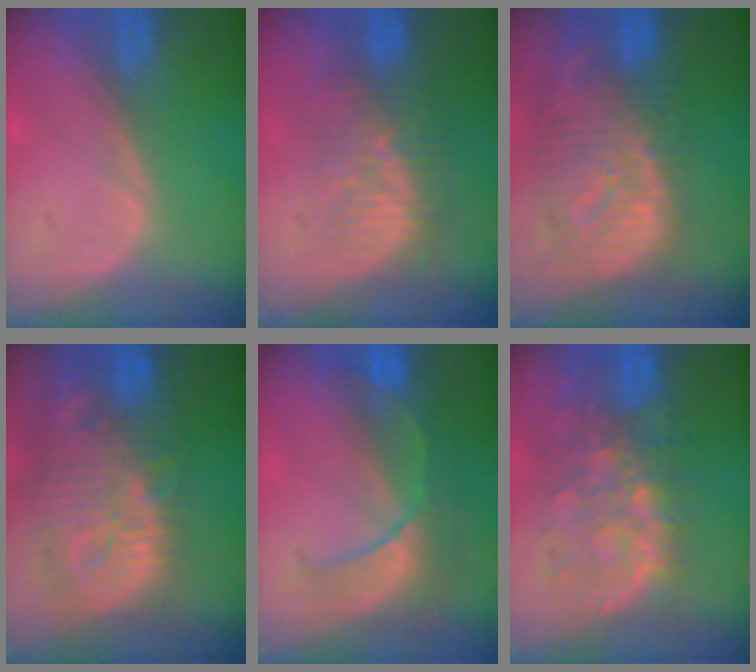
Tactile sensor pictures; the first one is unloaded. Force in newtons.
{"total": 8.4, "press": 7.8, "slide": 3.0}
{"total": 12.5, "press": 10.8, "slide": 6.3}
{"total": 13.8, "press": 12.0, "slide": 6.7}
{"total": 8.0, "press": 7.3, "slide": 3.3}
{"total": 10.4, "press": 9.4, "slide": 4.6}